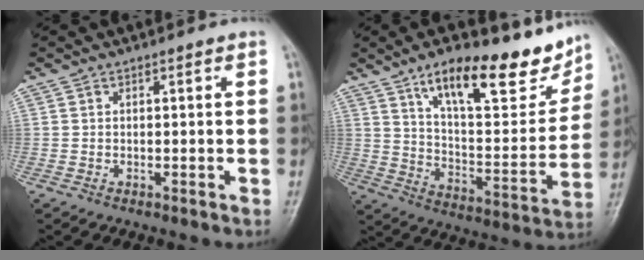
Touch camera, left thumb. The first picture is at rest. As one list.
[{"total": 20.6, "force": [14.1, 7.1, 13.2], "torque": [-0.147, -0.069, 0.230]}]